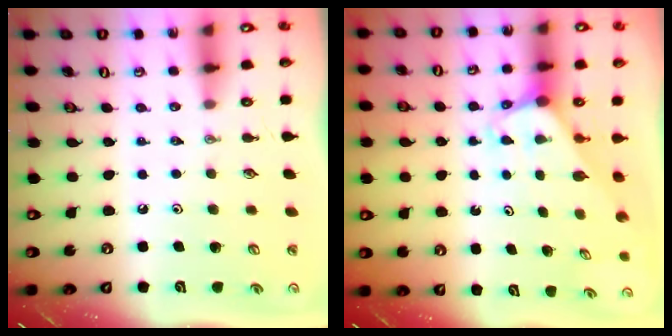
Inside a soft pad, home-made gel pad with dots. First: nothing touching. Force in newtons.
{"total": 2.1, "press": 2.1, "slide": 0.1}